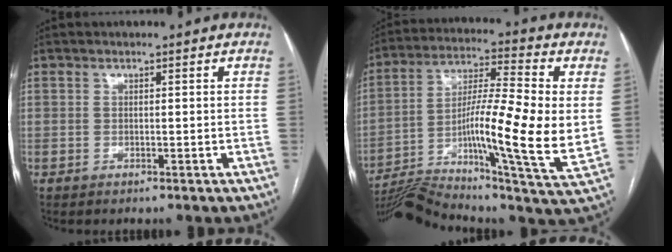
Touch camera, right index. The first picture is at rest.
{"total": 22.3, "force": [-3.5, 2.3, 21.9], "torque": [-0.371, 0.000, -0.059]}